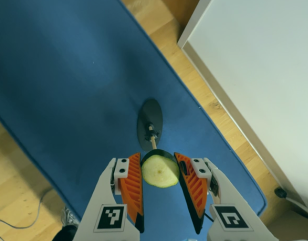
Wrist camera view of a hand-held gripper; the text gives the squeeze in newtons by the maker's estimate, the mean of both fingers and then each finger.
{"total": 8.5, "left": 7.6, "right": 9.5}